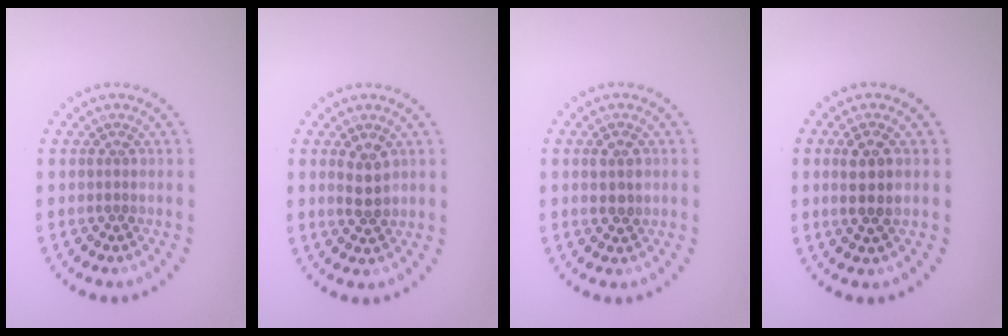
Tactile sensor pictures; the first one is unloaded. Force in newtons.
{"total": 2.2, "press": 2.2, "slide": 0.5}
{"total": 1.9, "press": 1.9, "slide": 0.1}
{"total": 2.8, "press": 2.6, "slide": 0.9}